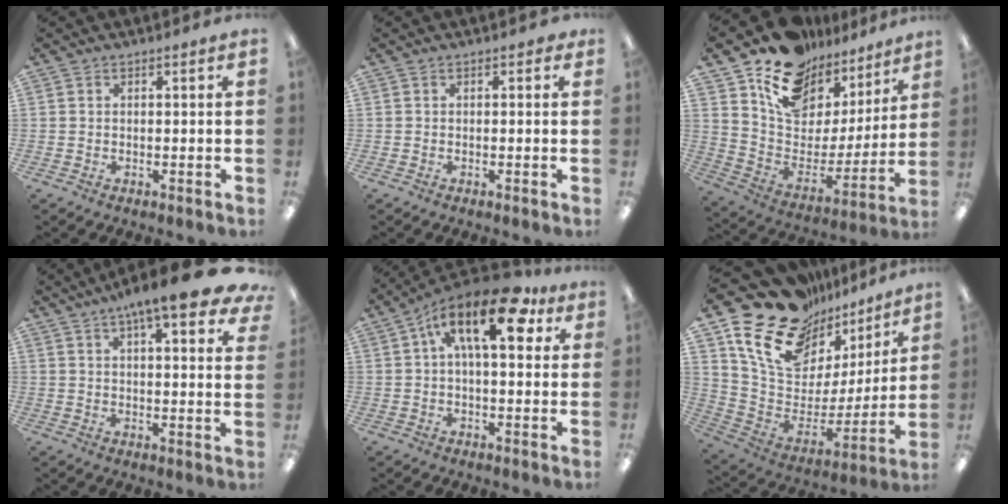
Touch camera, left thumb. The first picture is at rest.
{"total": 0.6, "force": [0.0, 0.5, 0.3], "torque": [-0.006, 0.003, -0.002]}
{"total": 15.5, "force": [11.4, 9.2, 5.2], "torque": [-0.107, -0.082, 0.206]}
{"total": 12.6, "force": [8.1, 3.1, 9.1], "torque": [-0.134, -0.039, 0.130]}
{"total": 17.3, "force": [6.9, 7.4, 14.1], "torque": [-0.218, -0.017, 0.107]}
{"total": 22.0, "force": [15.9, 12.2, 9.1], "torque": [-0.158, -0.118, 0.295]}